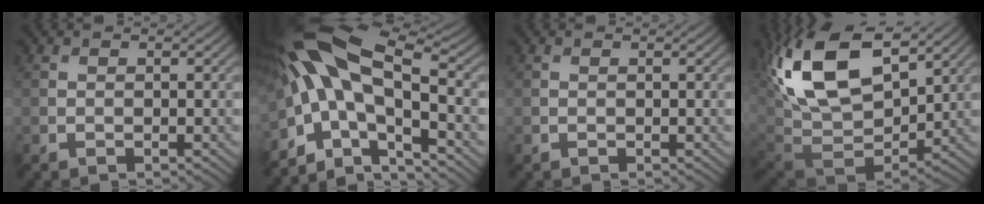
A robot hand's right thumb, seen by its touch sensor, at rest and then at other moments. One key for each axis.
{"total": 13.9, "fx": -2.7, "fy": 6.2, "fz": 12.2, "tx": -0.234, "ty": 0.010, "tz": -0.057}
{"total": 0.0}
{"total": 18.9, "fx": 8.0, "fy": 10.4, "fz": 13.6, "tx": -0.311, "ty": 0.024, "tz": 0.156}